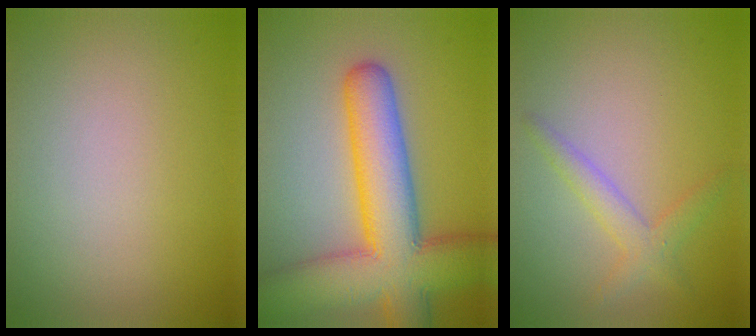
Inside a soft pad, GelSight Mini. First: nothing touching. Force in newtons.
{"total": 11.0, "press": 11.0, "slide": 0.6}
{"total": 2.2, "press": 2.2, "slide": 0.0}